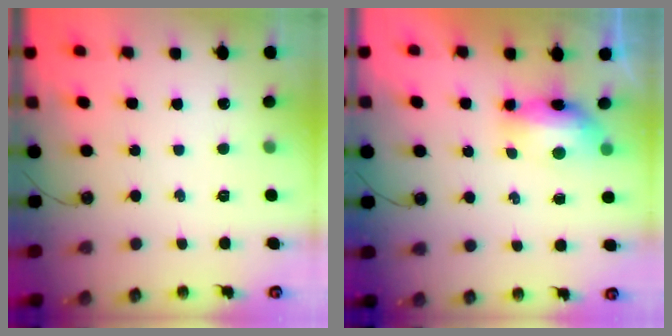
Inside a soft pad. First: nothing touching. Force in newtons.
{"total": 16.7, "press": 10.7, "slide": 12.8}